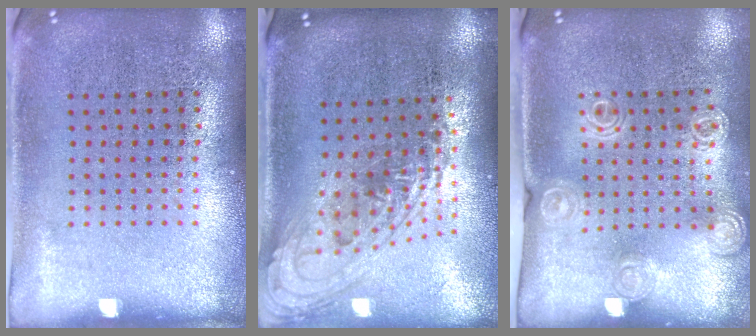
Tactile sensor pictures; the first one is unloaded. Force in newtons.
{"total": 1.5, "press": 1.3, "slide": 0.7}
{"total": 1.3, "press": 1.3, "slide": 0.3}